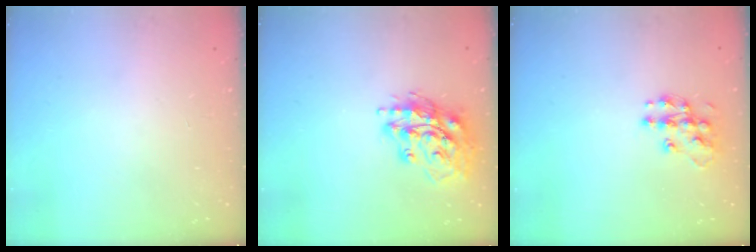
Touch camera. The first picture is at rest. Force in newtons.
{"total": 16.9, "press": 16.7, "slide": 2.3}
{"total": 11.3, "press": 11.3, "slide": 0.7}